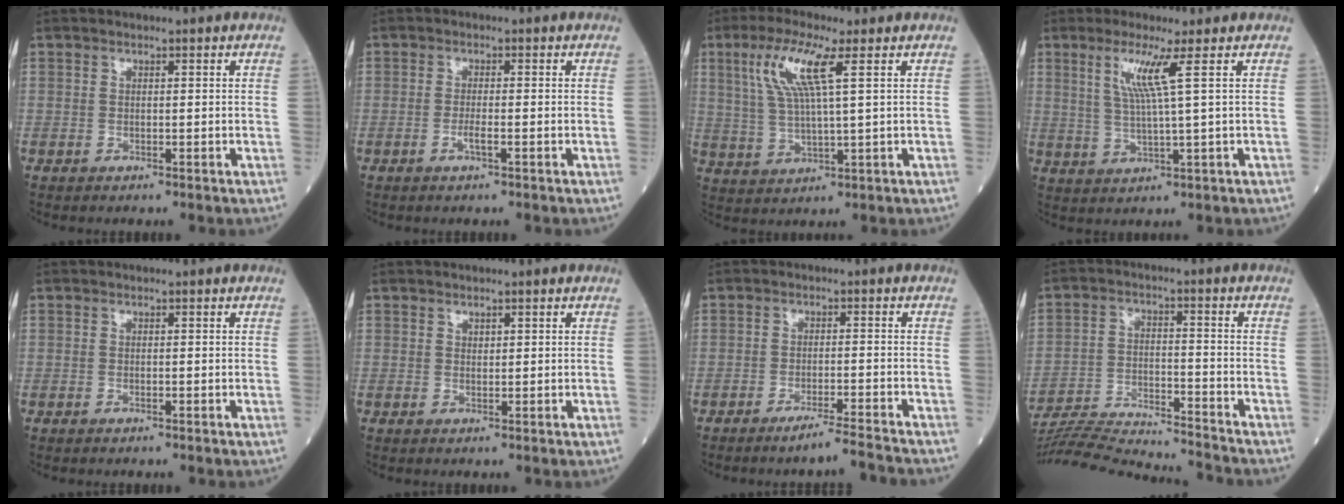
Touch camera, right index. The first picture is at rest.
{"total": 1.9, "force": [-0.7, 0.1, 1.7], "torque": [-0.034, -0.002, -0.014]}
{"total": 8.6, "force": [3.4, 0.3, 7.9], "torque": [-0.174, 0.009, 0.069]}
{"total": 5.6, "force": [2.2, -1.4, 4.9], "torque": [-0.101, -0.005, 0.047]}
{"total": 0.0}
{"total": 0.6, "force": [0.4, 0.4, 0.3], "torque": [-0.002, -0.004, 0.007]}
{"total": 5.3, "force": [-4.6, -1.4, 2.2], "torque": [-0.030, -0.017, -0.076]}
{"total": 18.5, "force": [-17.7, -0.3, 5.2], "torque": [-0.105, -0.017, -0.278]}